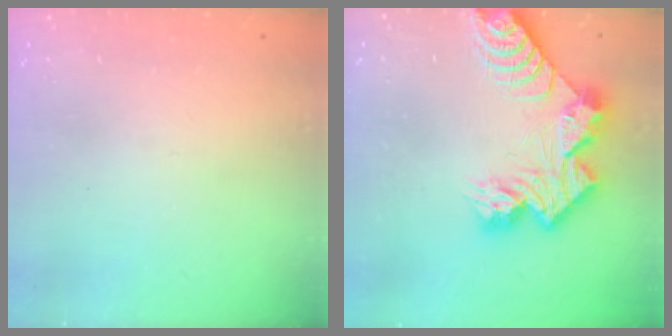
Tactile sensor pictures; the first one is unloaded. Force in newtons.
{"total": 13.4, "press": 13.4, "slide": 1.1}